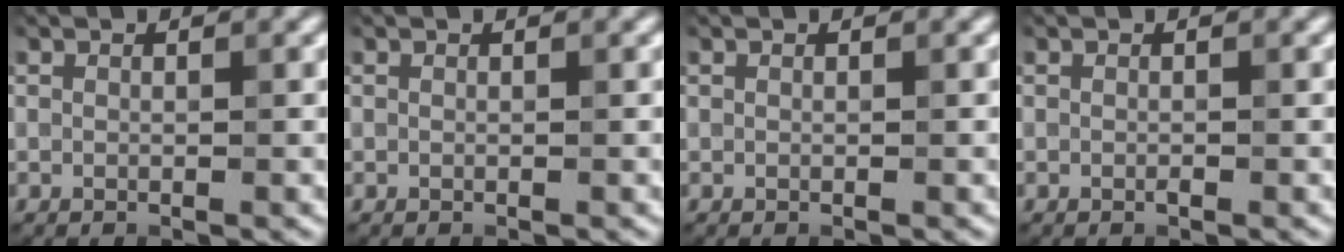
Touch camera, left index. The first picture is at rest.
{"total": 0.0}
{"total": 0.0}
{"total": 0.0}